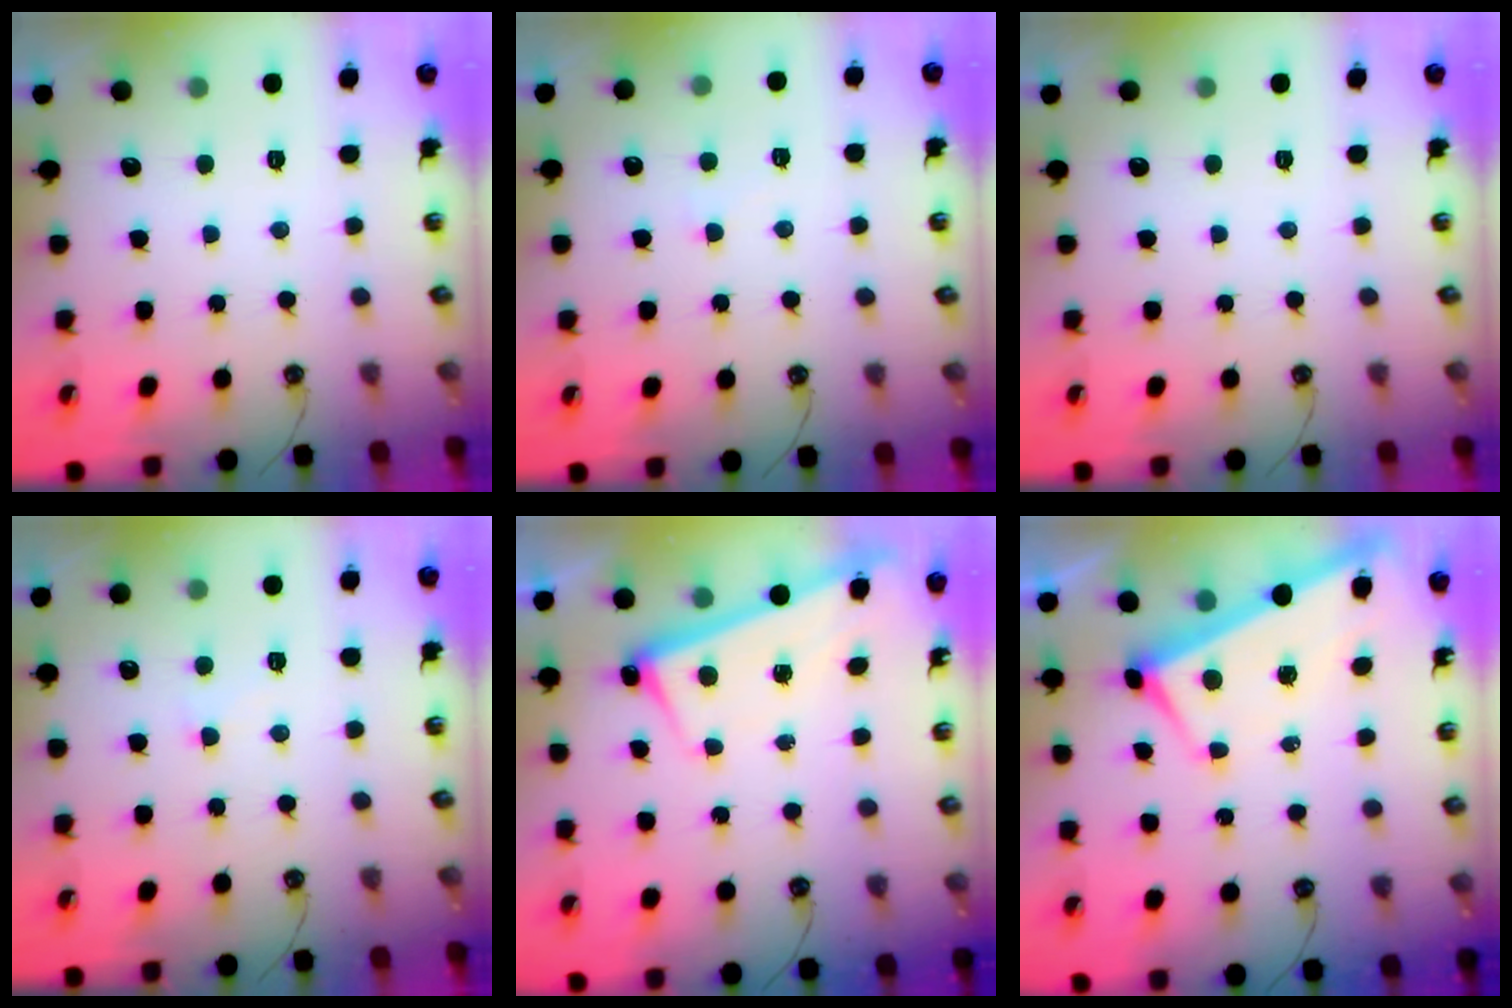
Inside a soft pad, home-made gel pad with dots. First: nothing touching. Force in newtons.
{"total": 4.5, "press": 4.5, "slide": 0.7}
{"total": 0.0}
{"total": 2.5, "press": 2.5, "slide": 0.4}
{"total": 2.6, "press": 2.5, "slide": 0.7}
{"total": 3.0, "press": 2.9, "slide": 0.9}